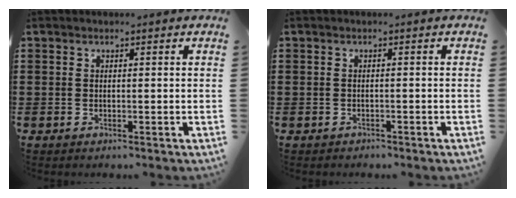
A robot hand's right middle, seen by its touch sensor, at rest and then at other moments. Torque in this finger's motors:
{"motor_torque": [0.87, 0.35, -0.04, 0.00]}